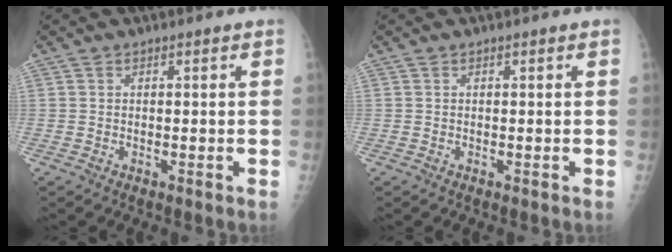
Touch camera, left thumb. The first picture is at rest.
{"total": 0.0}